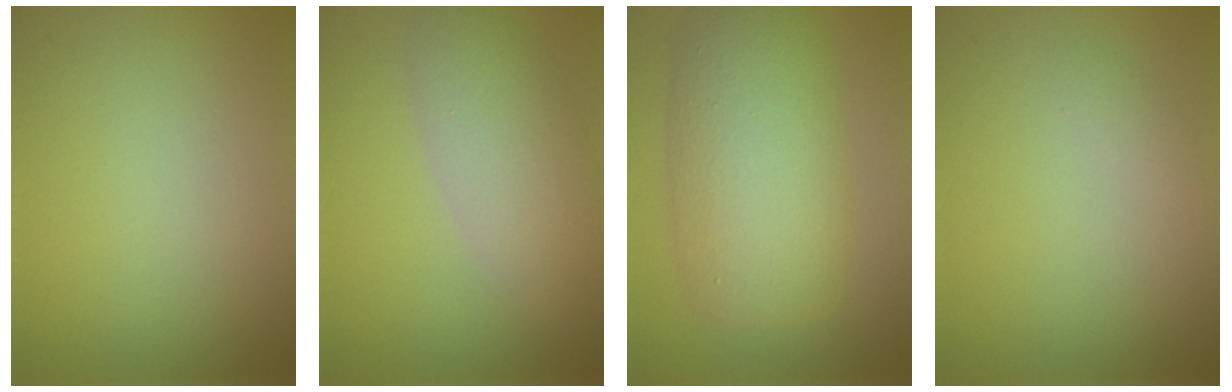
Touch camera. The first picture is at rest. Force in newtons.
{"total": 5.0, "press": 5.0, "slide": 0.3}
{"total": 8.4, "press": 8.3, "slide": 0.4}
{"total": 0.6, "press": 0.6, "slide": 0.1}